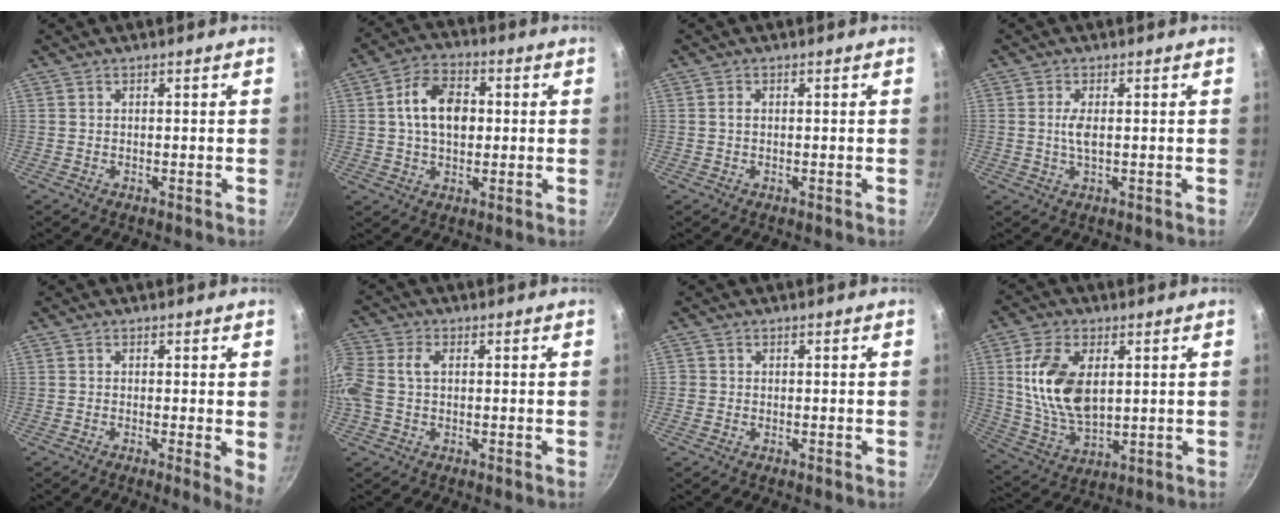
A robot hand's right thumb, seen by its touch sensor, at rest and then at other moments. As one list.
[{"total": 10.5, "force": [1.1, 7.0, 7.8], "torque": [-0.112, 0.015, 0.009]}, {"total": 0.8, "force": [0.0, 0.5, 0.5], "torque": [-0.009, 0.003, 0.000]}, {"total": 2.9, "force": [0.2, 1.0, 2.7], "torque": [-0.062, 0.001, 0.001]}, {"total": 3.7, "force": [-0.2, 0.7, 3.6], "torque": [-0.045, -0.008, -0.007]}, {"total": 7.7, "force": [0.4, 5.3, 5.6], "torque": [-0.126, 0.018, -0.008]}, {"total": 0.9, "force": [-0.3, 0.8, 0.2], "torque": [-0.003, 0.001, -0.007]}, {"total": 14.4, "force": [2.9, 8.3, 11.4], "torque": [-0.204, -0.016, 0.062]}]